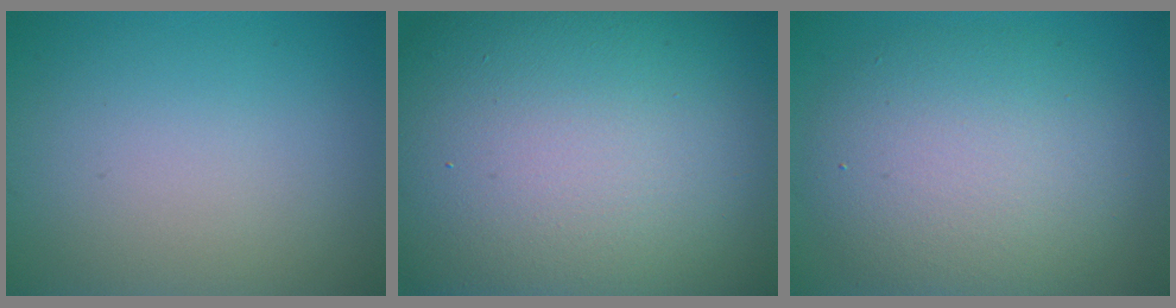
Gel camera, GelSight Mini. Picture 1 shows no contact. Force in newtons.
{"total": 23.0, "press": 22.9, "slide": 1.0}
{"total": 7.5, "press": 7.5, "slide": 0.3}